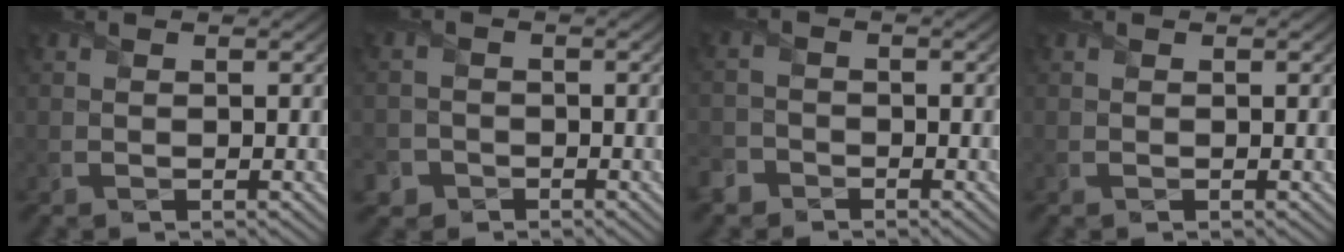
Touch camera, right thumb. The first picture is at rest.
{"total": 3.0, "force": [-1.9, 2.3, 0.4], "torque": [-0.005, 0.002, -0.042]}
{"total": 2.7, "force": [-2.1, 1.6, 0.5], "torque": [-0.012, -0.001, -0.053]}
{"total": 0.0}